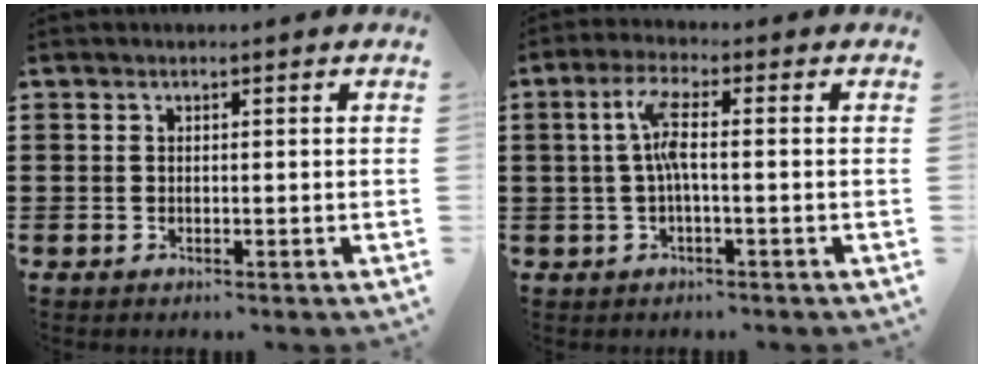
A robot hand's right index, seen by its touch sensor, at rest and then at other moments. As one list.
[{"total": 5.1, "force": [-0.1, 1.0, 5.0], "torque": [-0.110, 0.002, -0.011]}]